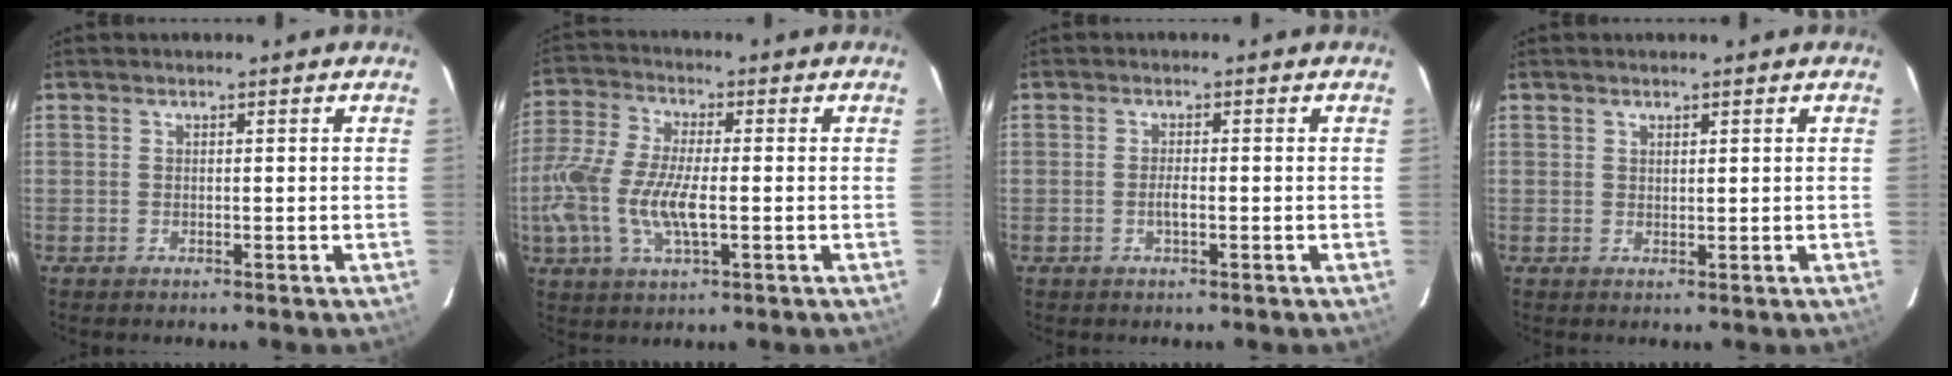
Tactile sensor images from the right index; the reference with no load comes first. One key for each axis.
{"total": 13.0, "fx": -2.5, "fy": 4.9, "fz": 11.8, "tx": -0.262, "ty": -0.002, "tz": -0.052}
{"total": 1.7, "fx": -0.5, "fy": 0.3, "fz": 1.5, "tx": -0.031, "ty": 0.001, "tz": -0.010}
{"total": 0.9, "fx": 0.8, "fy": 0.4, "fz": 0.2, "tx": -0.003, "ty": 0.001, "tz": 0.014}